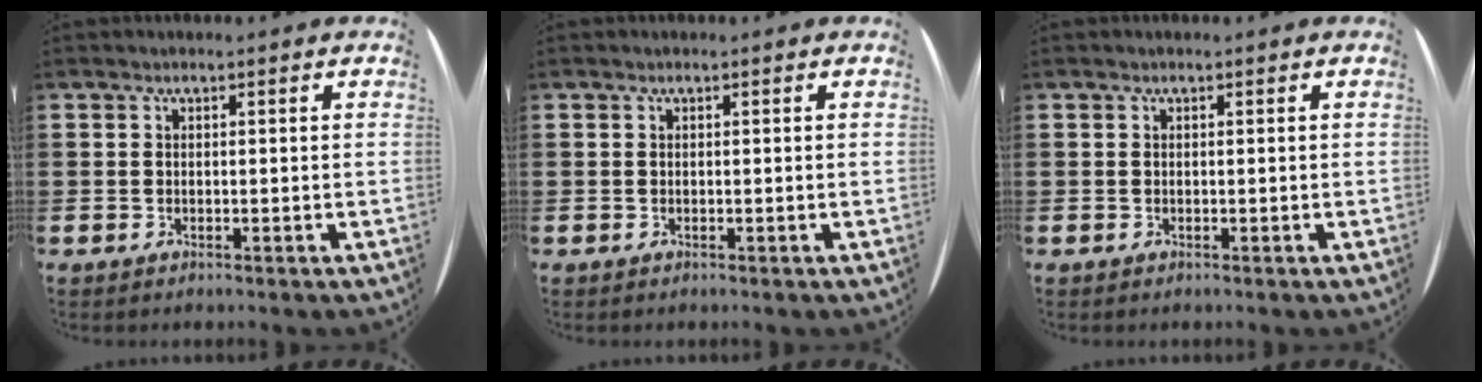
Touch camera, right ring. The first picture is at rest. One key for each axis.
{"total": 0.0}
{"total": 0.0}